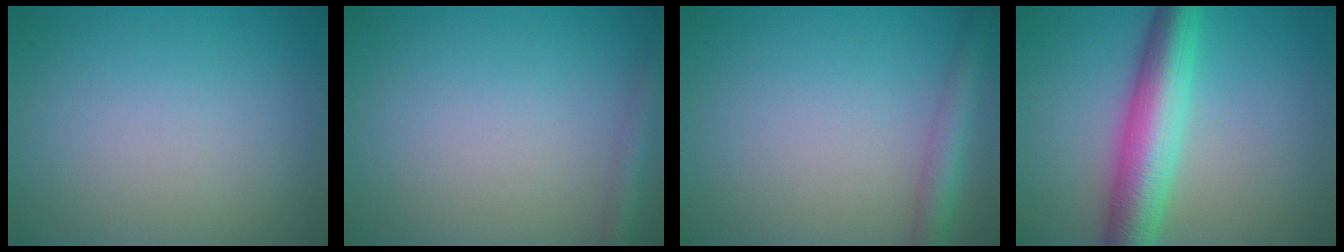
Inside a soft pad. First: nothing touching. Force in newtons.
{"total": 2.1, "press": 2.1, "slide": 0.1}
{"total": 3.1, "press": 3.1, "slide": 0.1}
{"total": 7.4, "press": 7.4, "slide": 0.1}